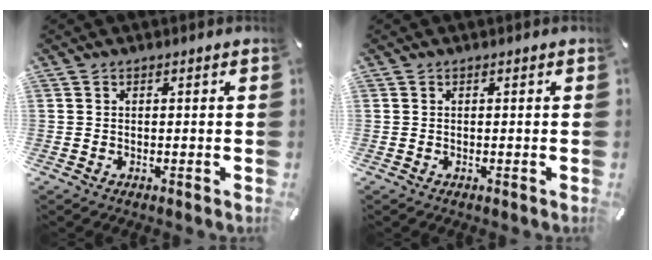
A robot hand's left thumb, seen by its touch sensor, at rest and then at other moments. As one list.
[{"total": 0.0}]